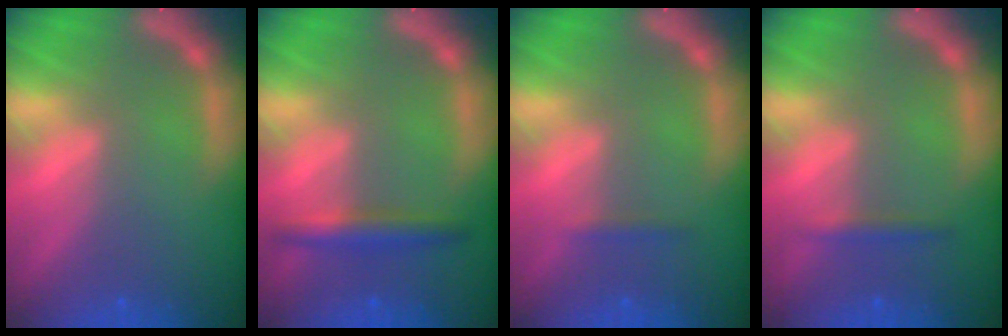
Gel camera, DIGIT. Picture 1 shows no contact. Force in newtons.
{"total": 3.0}
{"total": 0.9}
{"total": 1.4}